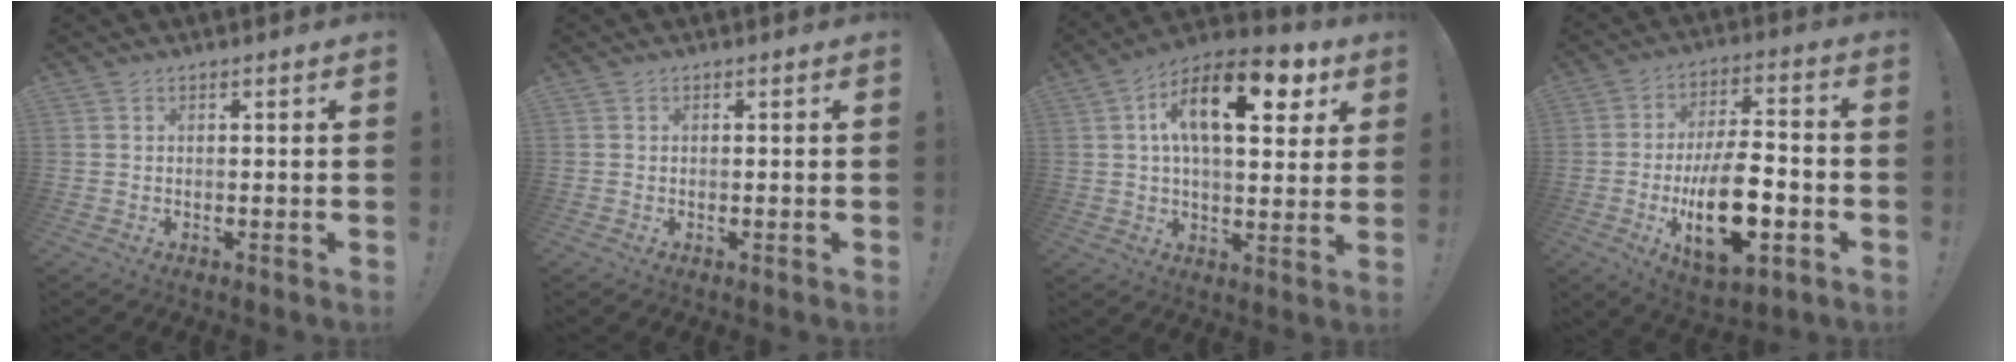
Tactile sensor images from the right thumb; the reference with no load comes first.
{"total": 0.0}
{"total": 19.3, "force": [6.9, 9.0, 15.7], "torque": [-0.249, -0.015, 0.105]}
{"total": 18.9, "force": [-5.0, 8.7, 16.0], "torque": [-0.271, 0.015, -0.079]}